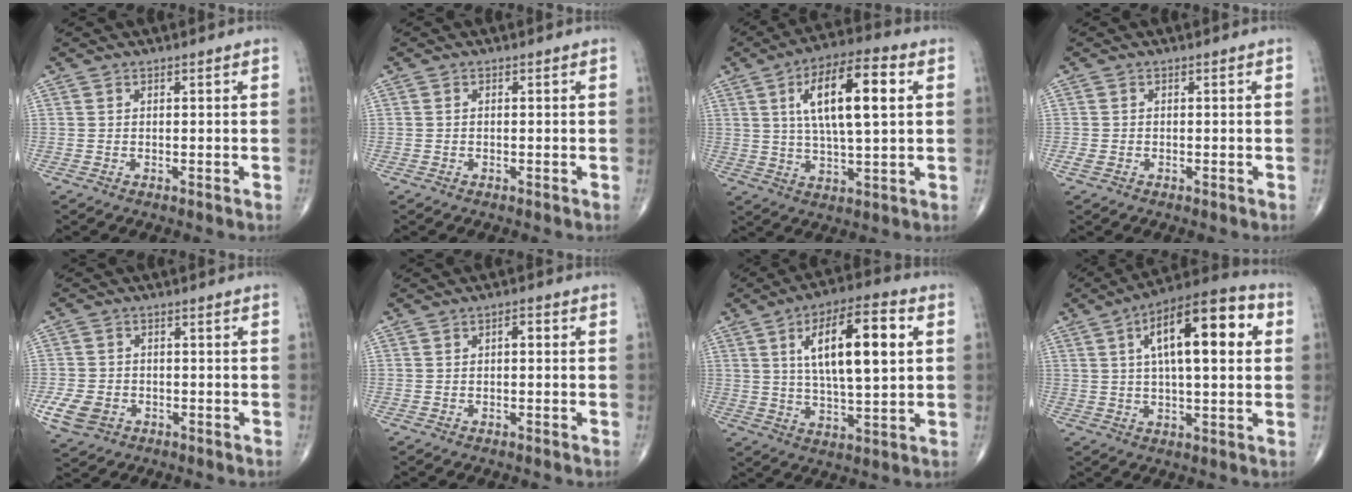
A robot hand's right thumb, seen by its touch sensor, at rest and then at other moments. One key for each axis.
{"total": 0.0}
{"total": 15.3, "fx": 4.1, "fy": 4.9, "fz": 13.9, "tx": -0.234, "ty": 0.004, "tz": 0.064}
{"total": 1.2, "fx": -0.5, "fy": 0.8, "fz": 0.8, "tx": -0.021, "ty": -0.002, "tz": -0.009}
{"total": 6.2, "fx": -2.3, "fy": 4.8, "fz": 3.2, "tx": -0.065, "ty": 0.006, "tz": -0.036}
{"total": 1.6, "fx": 0.2, "fy": 0.8, "fz": 1.4, "tx": -0.016, "ty": 0.004, "tz": -0.003}
{"total": 16.7, "fx": 4.3, "fy": 5.5, "fz": 15.1, "tx": -0.241, "ty": 0.003, "tz": 0.069}
{"total": 18.2, "fx": 4.8, "fy": 6.6, "fz": 16.3, "tx": -0.233, "ty": 0.017, "tz": 0.064}